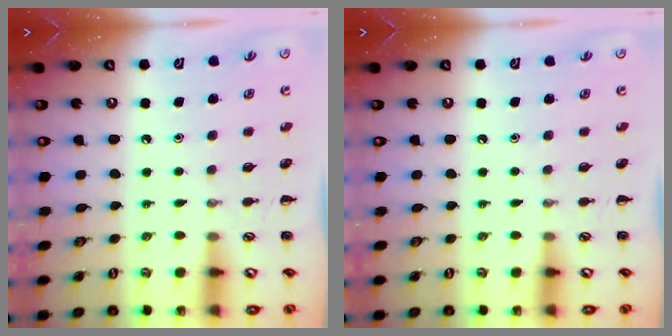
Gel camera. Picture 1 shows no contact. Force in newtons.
{"total": 0.0}